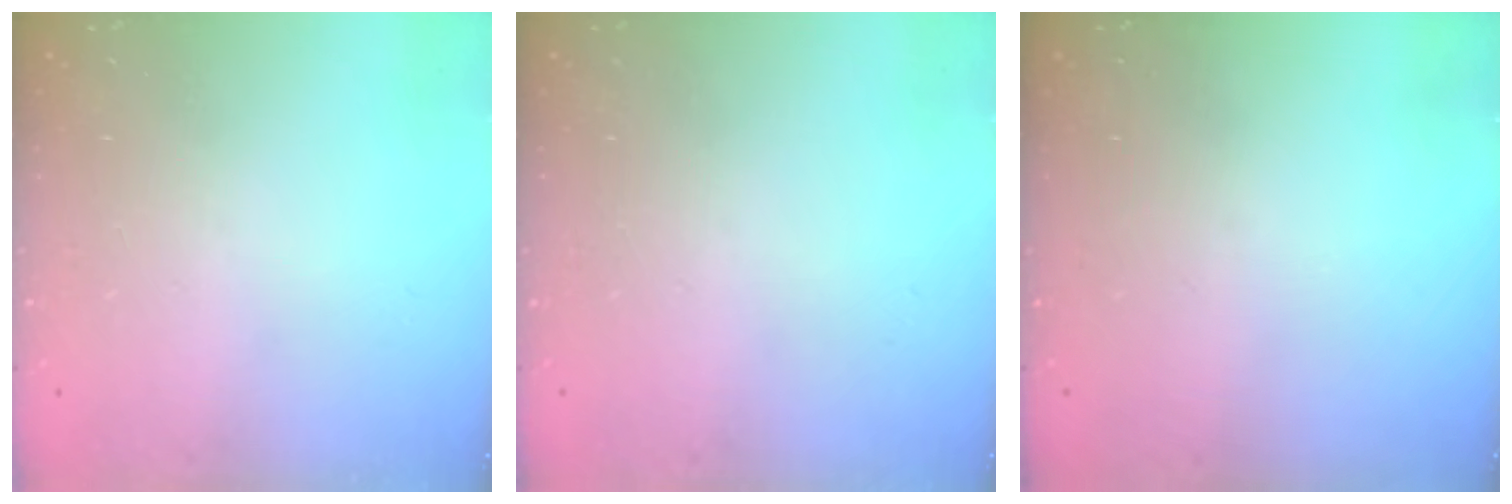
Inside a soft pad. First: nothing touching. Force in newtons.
{"total": 0.0}
{"total": 0.0}